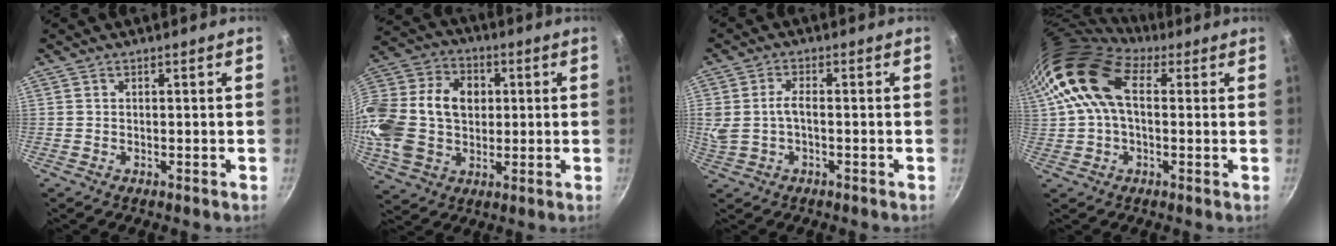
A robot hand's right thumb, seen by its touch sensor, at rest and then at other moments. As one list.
[{"total": 22.6, "force": [1.6, 16.9, 14.9], "torque": [-0.292, 0.034, 0.025]}, {"total": 5.7, "force": [-0.4, 3.1, 4.8], "torque": [-0.100, 0.007, -0.006]}, {"total": 14.5, "force": [4.2, 8.7, 10.8], "torque": [-0.193, 0.021, 0.066]}]